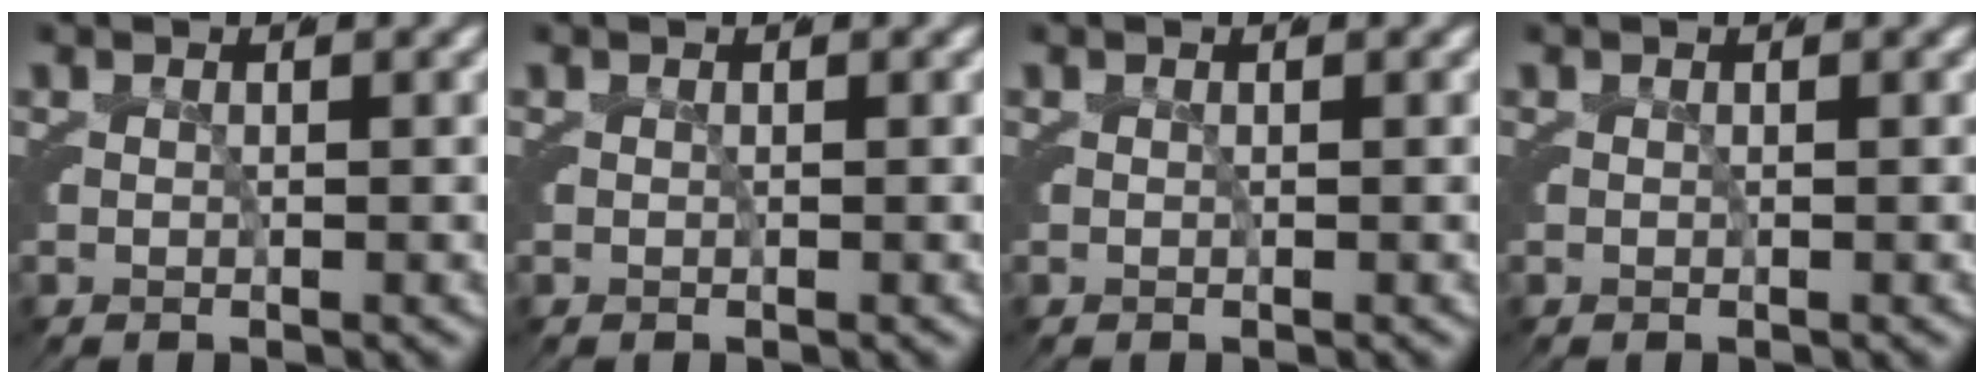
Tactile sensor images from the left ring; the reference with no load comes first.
{"total": 0.0}
{"total": 0.0}
{"total": 0.0}